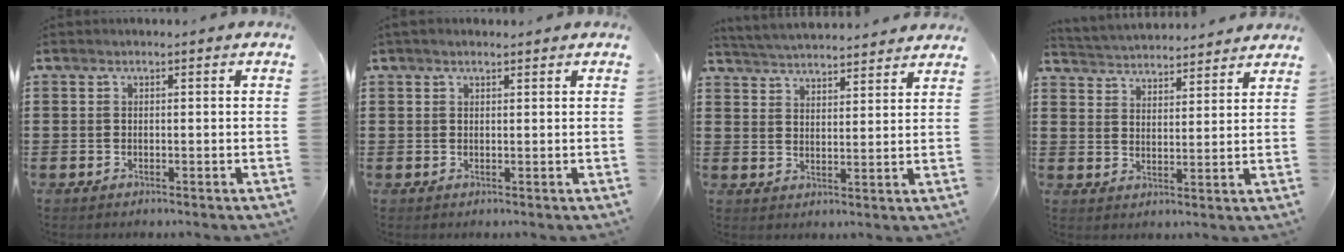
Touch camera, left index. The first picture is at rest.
{"total": 0.9, "force": [0.8, 0.3, 0.4], "torque": [-0.009, 0.003, 0.014]}
{"total": 4.1, "force": [4.1, -0.3, 0.1], "torque": [-0.018, -0.023, 0.071]}
{"total": 3.7, "force": [3.6, 0.1, -0.5], "torque": [-0.009, -0.023, 0.062]}